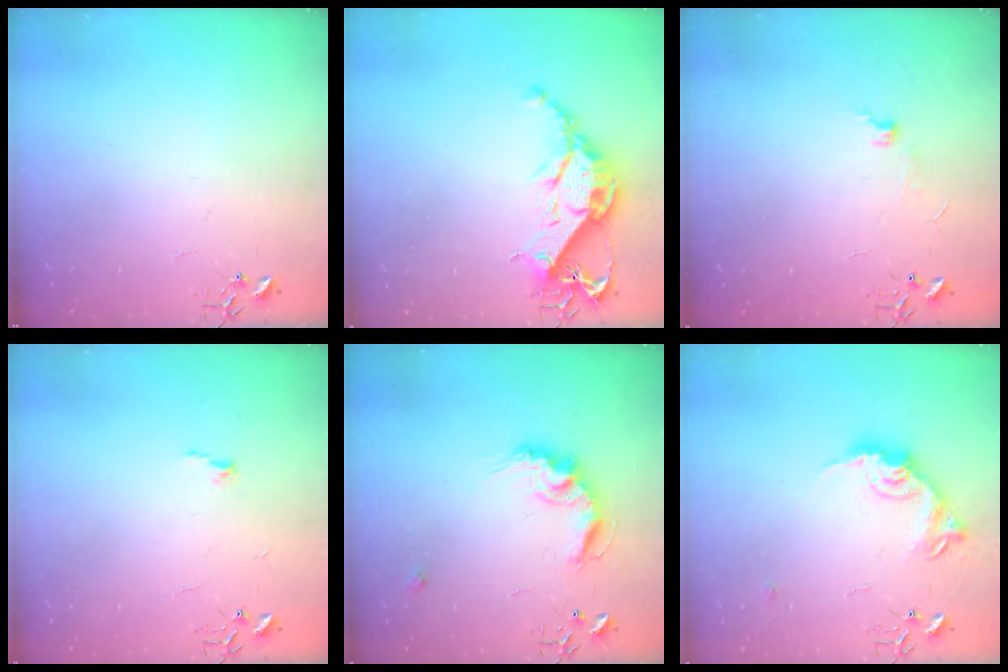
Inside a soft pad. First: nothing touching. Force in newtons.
{"total": 13.8, "press": 13.8, "slide": 1.1}
{"total": 5.3, "press": 5.2, "slide": 0.7}
{"total": 4.7, "press": 4.7, "slide": 0.7}
{"total": 12.6, "press": 12.6, "slide": 0.4}
{"total": 15.6, "press": 15.6, "slide": 0.7}